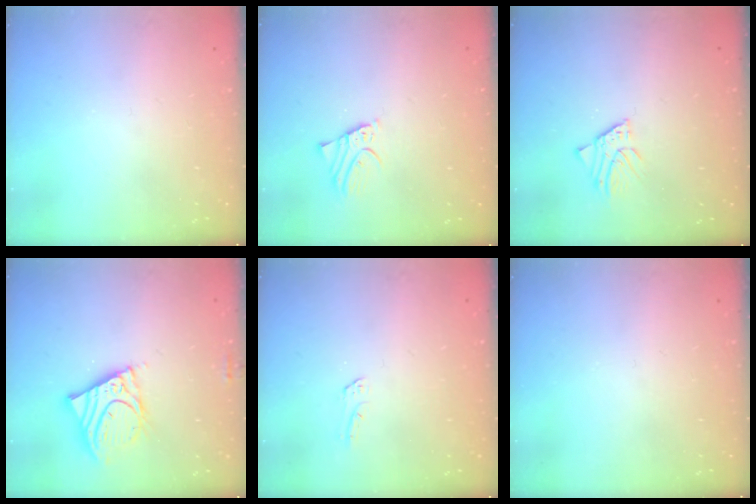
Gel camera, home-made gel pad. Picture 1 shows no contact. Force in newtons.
{"total": 2.0, "press": 2.0, "slide": 0.1}
{"total": 1.4, "press": 1.4, "slide": 0.1}
{"total": 12.9, "press": 12.7, "slide": 2.2}
{"total": 3.0, "press": 3.0, "slide": 0.4}
{"total": 0.0}